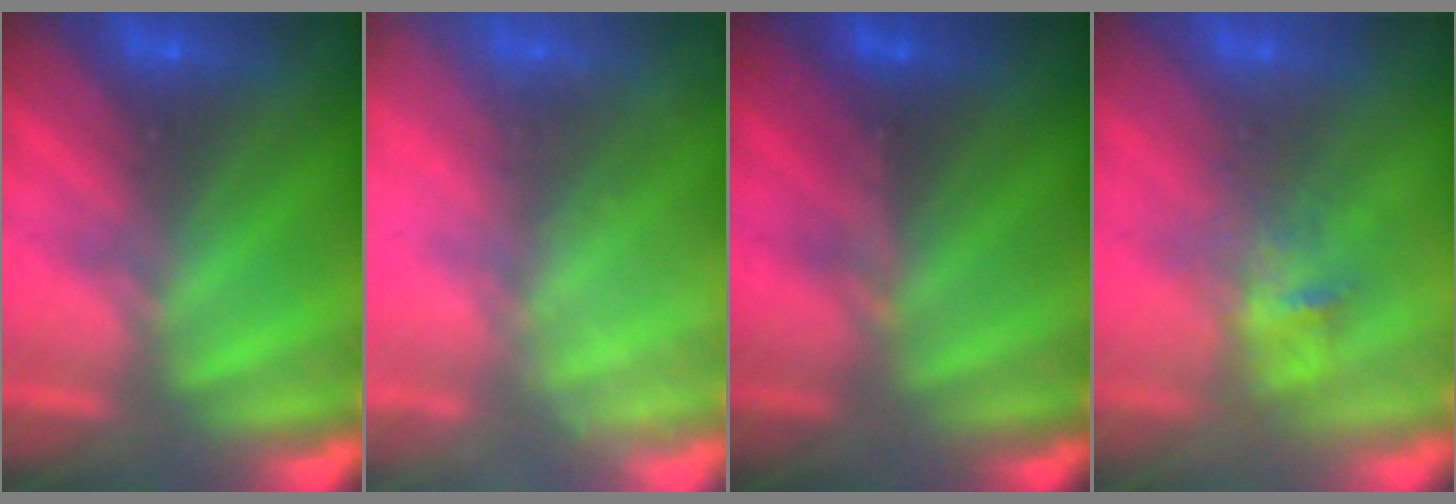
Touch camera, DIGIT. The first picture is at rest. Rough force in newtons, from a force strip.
{"total": 2.4}
{"total": 2.7}
{"total": 2.8}